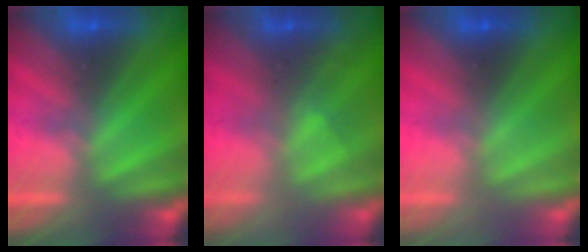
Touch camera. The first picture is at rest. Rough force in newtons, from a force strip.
{"total": 2.4}
{"total": 3.1}